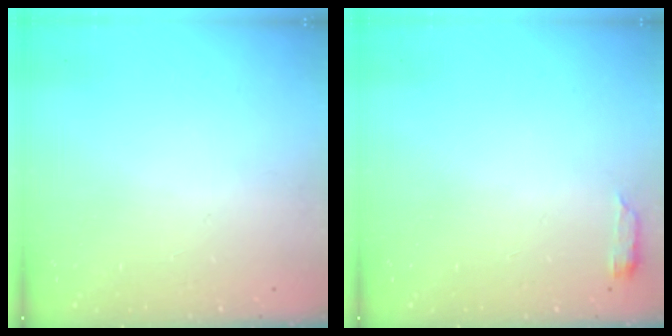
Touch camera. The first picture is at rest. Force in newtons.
{"total": 2.6, "press": 2.6, "slide": 0.5}